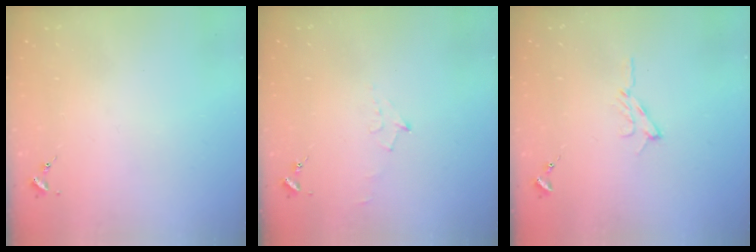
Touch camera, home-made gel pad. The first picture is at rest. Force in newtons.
{"total": 5.2, "press": 5.2, "slide": 0.6}
{"total": 6.5, "press": 6.5, "slide": 0.8}